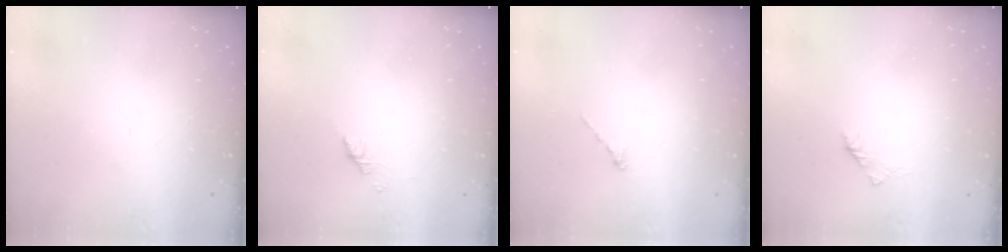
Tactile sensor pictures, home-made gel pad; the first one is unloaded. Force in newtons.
{"total": 1.1, "press": 1.0, "slide": 0.5}
{"total": 0.0}
{"total": 1.6, "press": 1.4, "slide": 0.6}